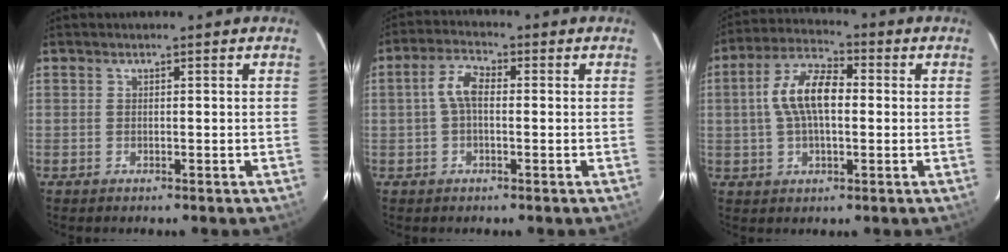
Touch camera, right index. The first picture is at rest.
{"total": 4.6, "force": [0.0, 2.2, 4.1], "torque": [-0.086, 0.016, -0.001]}
{"total": 10.1, "force": [0.7, 4.6, 9.0], "torque": [-0.178, 0.022, 0.010]}